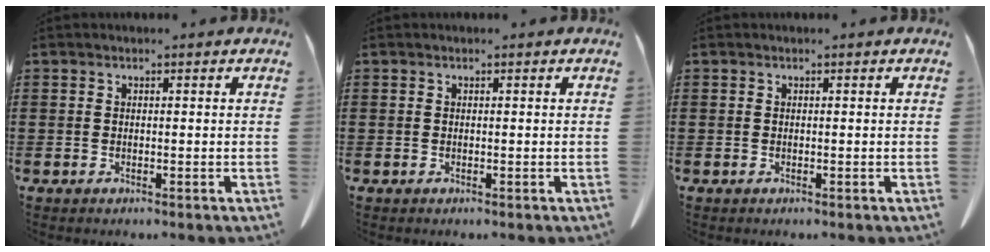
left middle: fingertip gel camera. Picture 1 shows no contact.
{"total": 0.0}
{"total": 0.0}